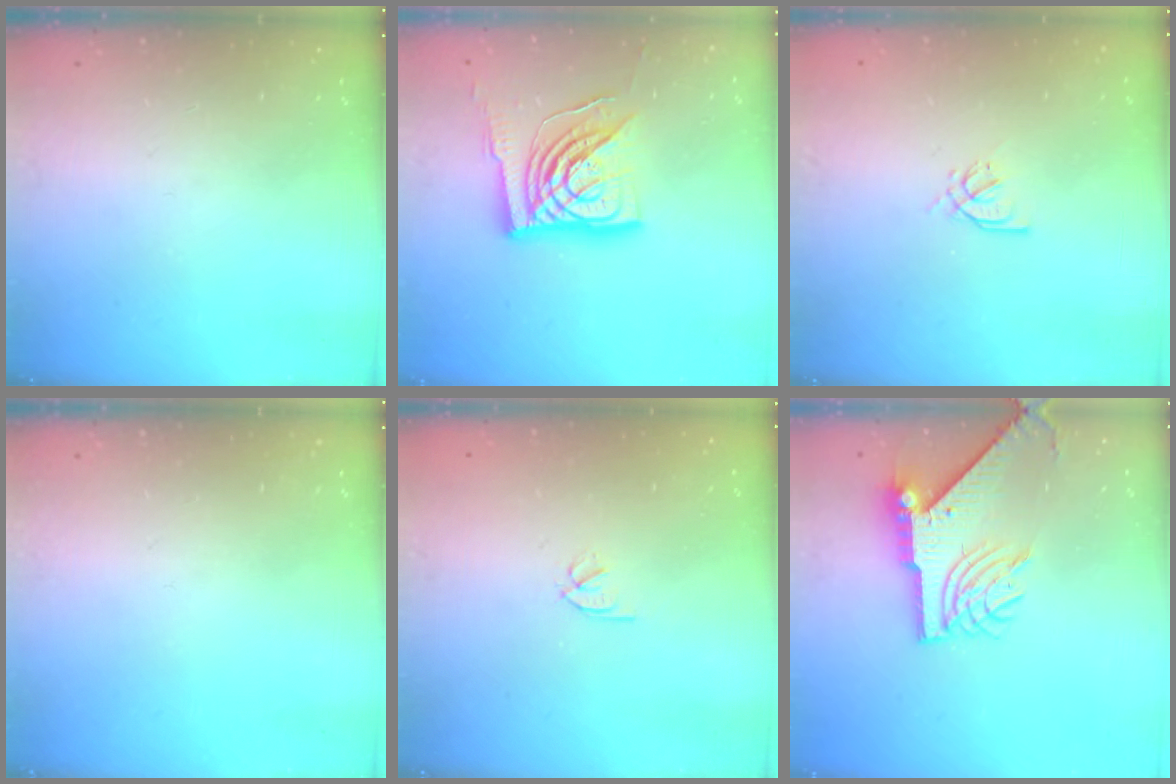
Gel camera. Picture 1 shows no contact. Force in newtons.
{"total": 20.3, "press": 20.1, "slide": 2.6}
{"total": 2.4, "press": 2.4, "slide": 0.5}
{"total": 0.0}
{"total": 1.8, "press": 1.7, "slide": 0.5}
{"total": 11.5, "press": 11.4, "slide": 1.3}